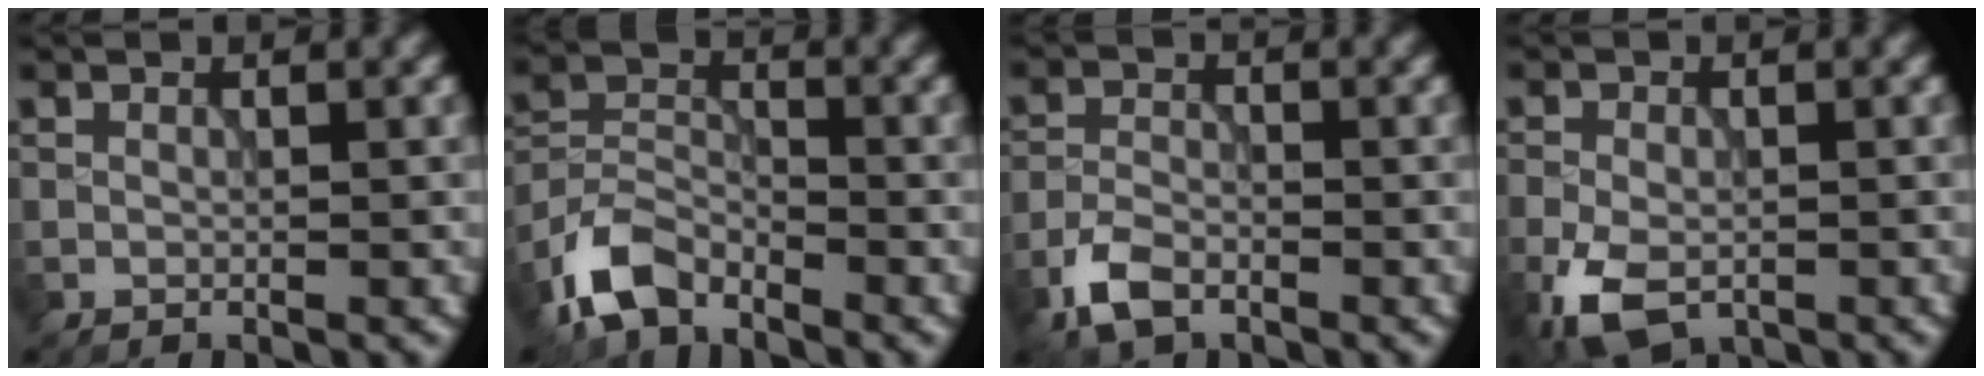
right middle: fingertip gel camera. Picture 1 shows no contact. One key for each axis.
{"total": 5.5, "fx": -4.0, "fy": 2.6, "fz": 2.6, "tx": -0.053, "ty": -0.001, "tz": -0.091}
{"total": 3.8, "fx": -2.5, "fy": 1.8, "fz": 2.1, "tx": -0.044, "ty": -0.003, "tz": -0.059}
{"total": 5.5, "fx": -2.7, "fy": 3.2, "fz": 3.7, "tx": -0.080, "ty": -0.012, "tz": -0.055}